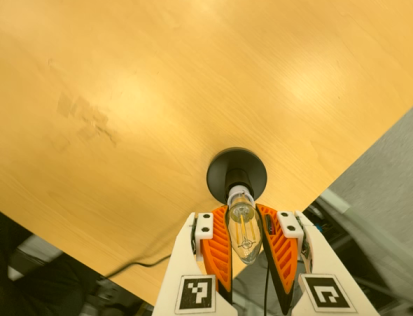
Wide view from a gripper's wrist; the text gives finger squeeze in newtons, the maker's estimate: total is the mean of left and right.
{"total": 20.3, "left": 18.6, "right": 22.0}